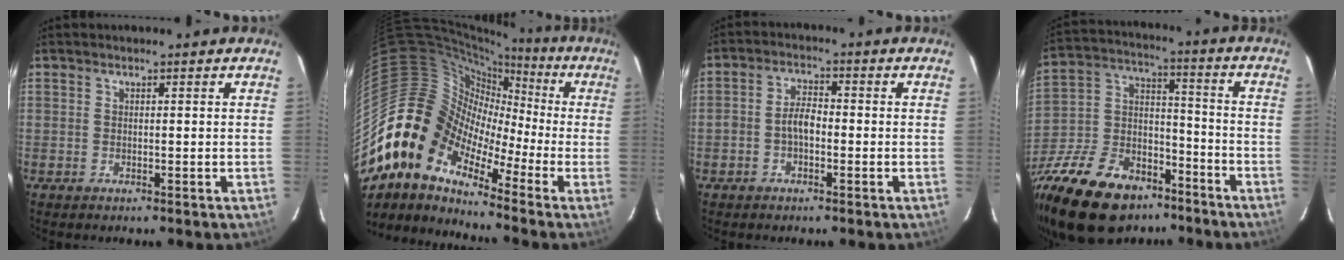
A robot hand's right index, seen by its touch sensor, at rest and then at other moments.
{"total": 14.3, "force": [-6.3, 10.3, 7.6], "torque": [-0.123, 0.007, -0.144]}
{"total": 3.6, "force": [-1.3, 1.9, 2.8], "torque": [-0.058, 0.012, -0.025]}
{"total": 28.8, "force": [-20.0, 14.9, 14.2], "torque": [-0.324, 0.013, -0.319]}